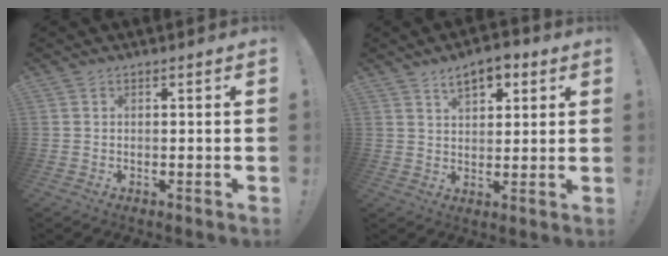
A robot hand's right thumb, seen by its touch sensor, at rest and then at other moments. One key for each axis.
{"total": 7.6, "fx": 4.3, "fy": 4.2, "fz": 4.5, "tx": -0.067, "ty": -0.005, "tz": 0.077}